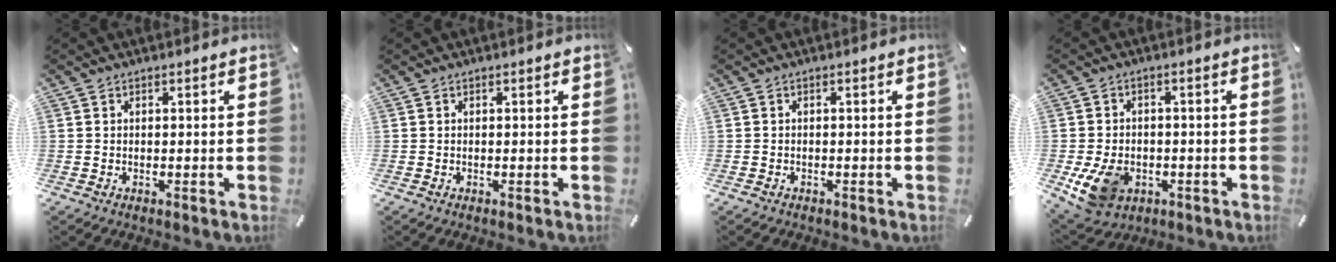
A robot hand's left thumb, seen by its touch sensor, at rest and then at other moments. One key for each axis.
{"total": 0.0}
{"total": 0.7, "fx": -0.5, "fy": 0.4, "fz": 0.3, "tx": -0.005, "ty": 0.001, "tz": -0.011}
{"total": 10.1, "fx": -3.2, "fy": 7.6, "fz": 5.9, "tx": -0.122, "ty": 0.006, "tz": -0.055}